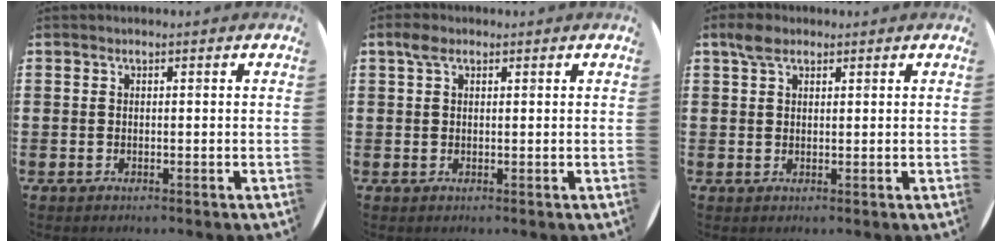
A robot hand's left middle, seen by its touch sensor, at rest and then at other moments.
{"total": 1.8, "force": [1.1, 1.0, 1.0], "torque": [-0.015, 0.002, 0.018]}
{"total": 2.6, "force": [1.9, 1.3, 1.2], "torque": [-0.019, 0.003, 0.033]}